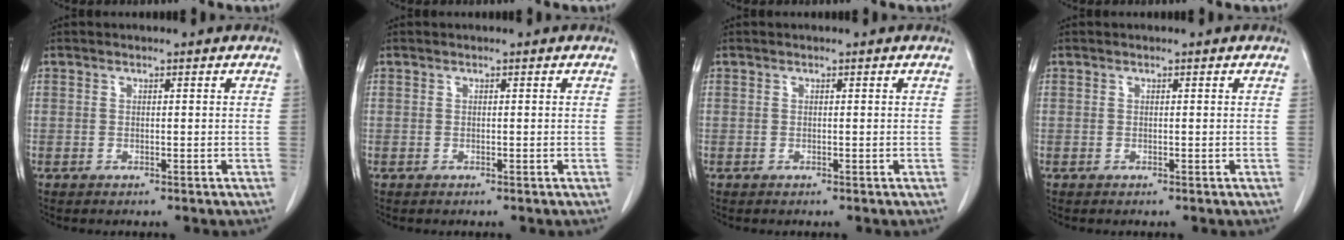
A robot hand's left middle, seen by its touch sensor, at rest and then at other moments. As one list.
[{"total": 0.0}, {"total": 0.0}, {"total": 0.0}]